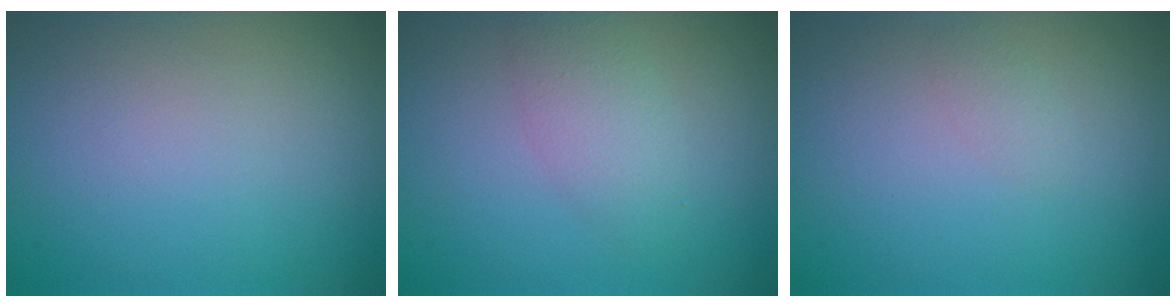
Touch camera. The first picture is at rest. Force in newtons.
{"total": 2.6, "press": 2.6, "slide": 0.0}
{"total": 0.8, "press": 0.8, "slide": 0.0}